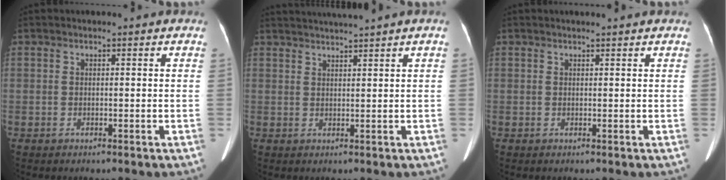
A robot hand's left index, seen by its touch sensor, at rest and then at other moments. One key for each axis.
{"total": 5.0, "fx": 4.4, "fy": -1.5, "fz": 1.8, "tx": -0.026, "ty": 0.015, "tz": 0.074}
{"total": 1.8, "fx": 1.6, "fy": -0.1, "fz": 0.7, "tx": -0.007, "ty": 0.008, "tz": 0.022}